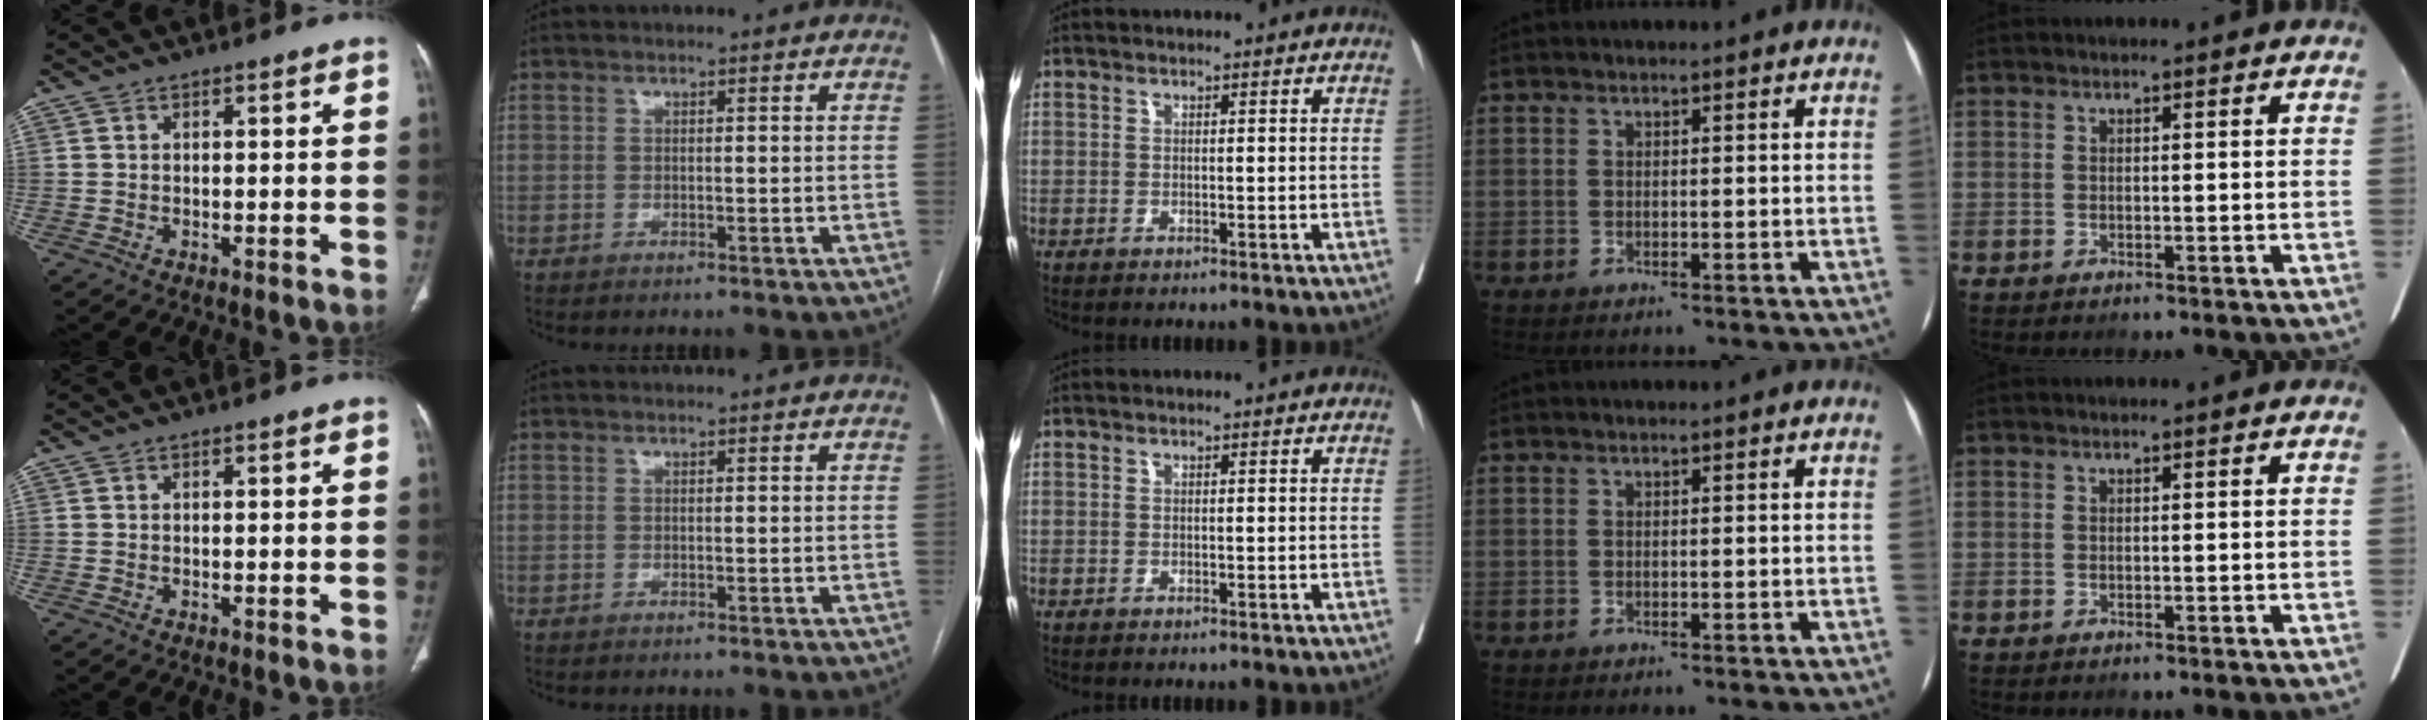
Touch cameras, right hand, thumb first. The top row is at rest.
{}